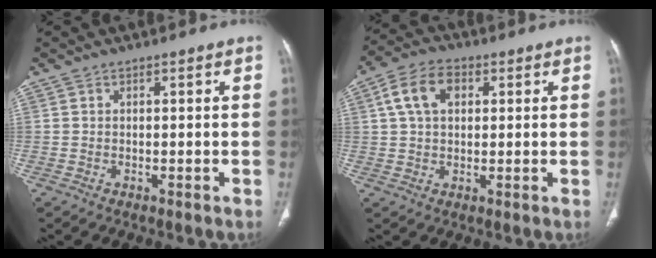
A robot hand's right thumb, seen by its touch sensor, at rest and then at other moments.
{"total": 8.1, "force": [2.4, 5.3, 5.7], "torque": [-0.104, 0.015, 0.039]}